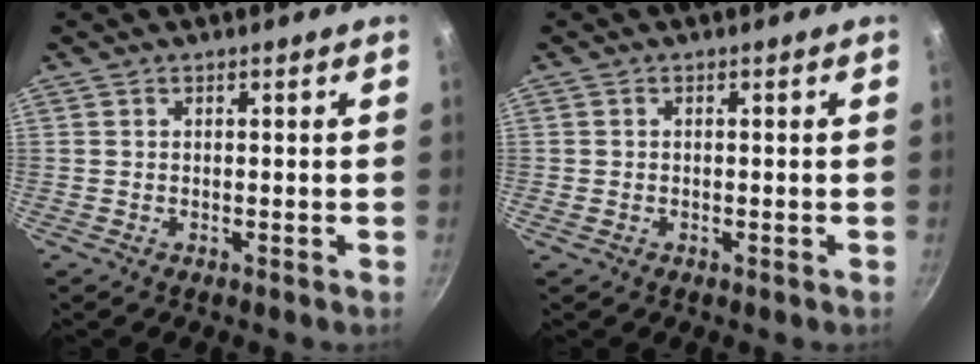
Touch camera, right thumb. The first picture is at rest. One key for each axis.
{"total": 0.8, "fx": -0.3, "fy": 0.6, "fz": 0.4, "tx": -0.008, "ty": 0.001, "tz": -0.004}